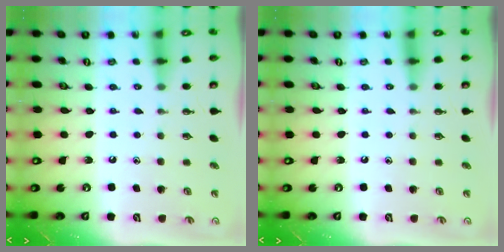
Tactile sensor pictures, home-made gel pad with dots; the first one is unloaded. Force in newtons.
{"total": 0.0}